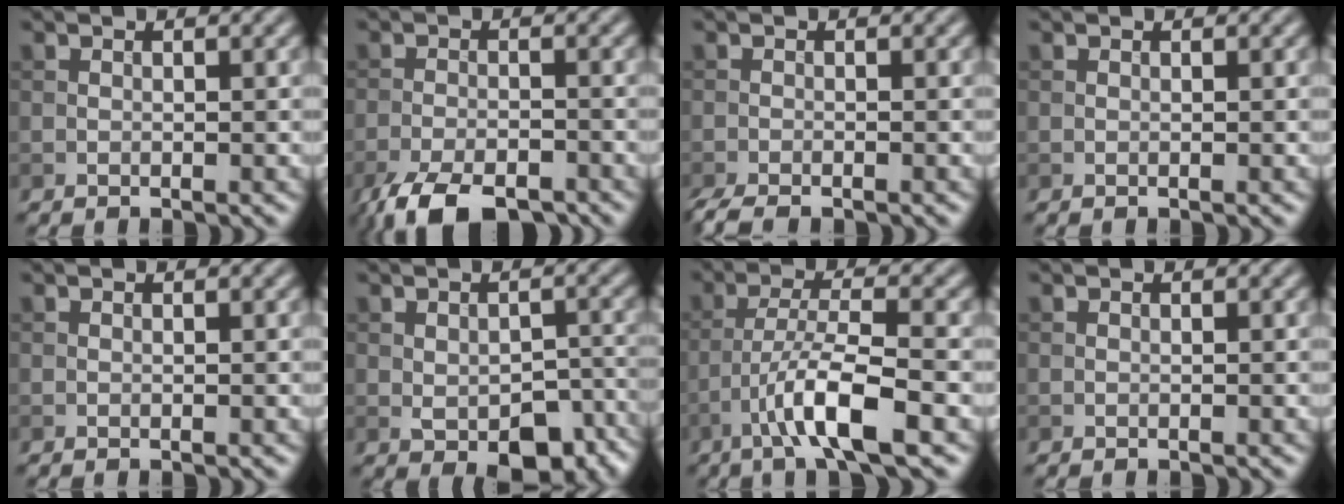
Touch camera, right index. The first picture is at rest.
{"total": 7.0, "force": [-5.3, 2.3, 4.0], "torque": [-0.069, -0.016, -0.097]}
{"total": 2.7, "force": [-2.3, 0.5, 1.4], "torque": [-0.029, -0.007, -0.043]}
{"total": 0.0}
{"total": 0.0}
{"total": 6.6, "force": [-3.1, 3.4, 4.7], "torque": [-0.063, -0.014, -0.031]}
{"total": 6.6, "force": [-3.2, 1.2, 5.6], "torque": [-0.101, 0.009, -0.062]}
{"total": 0.0}